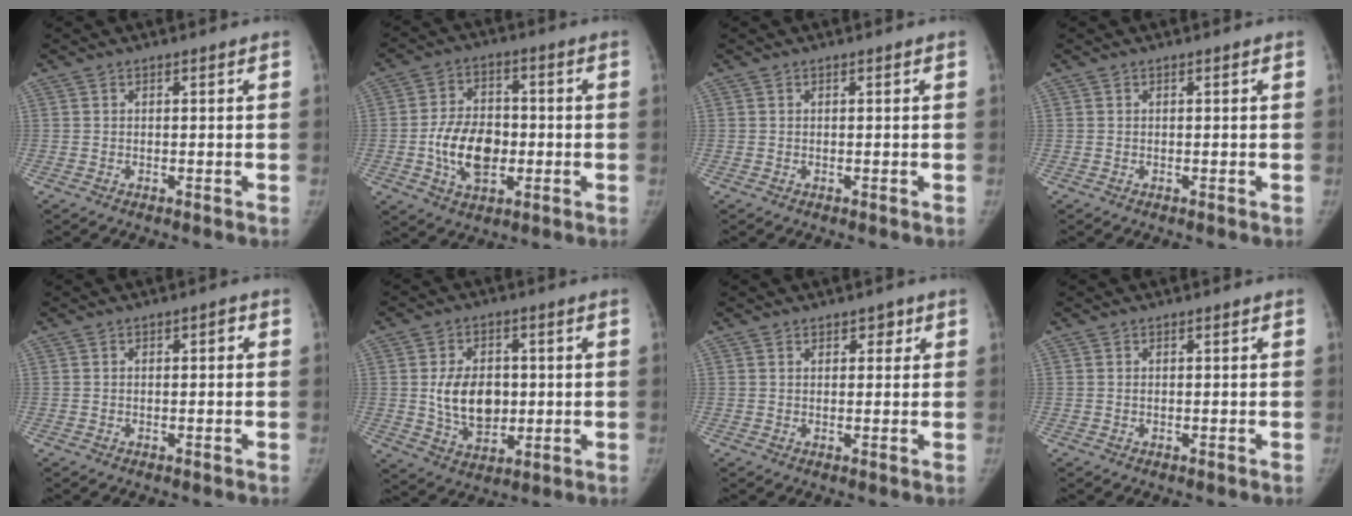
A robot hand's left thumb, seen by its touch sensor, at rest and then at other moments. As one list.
[{"total": 11.9, "force": [-2.1, 7.8, 8.7], "torque": [-0.130, 0.012, -0.036]}, {"total": 0.0}, {"total": 0.0}, {"total": 1.7, "force": [0.2, 0.8, 1.4], "torque": [-0.021, 0.011, -0.001]}, {"total": 11.2, "force": [0.3, 7.8, 8.0], "torque": [-0.107, -0.007, 0.014]}, {"total": 2.1, "force": [1.2, 1.4, 0.9], "torque": [0.011, -0.003, 0.012]}, {"total": 0.0}]